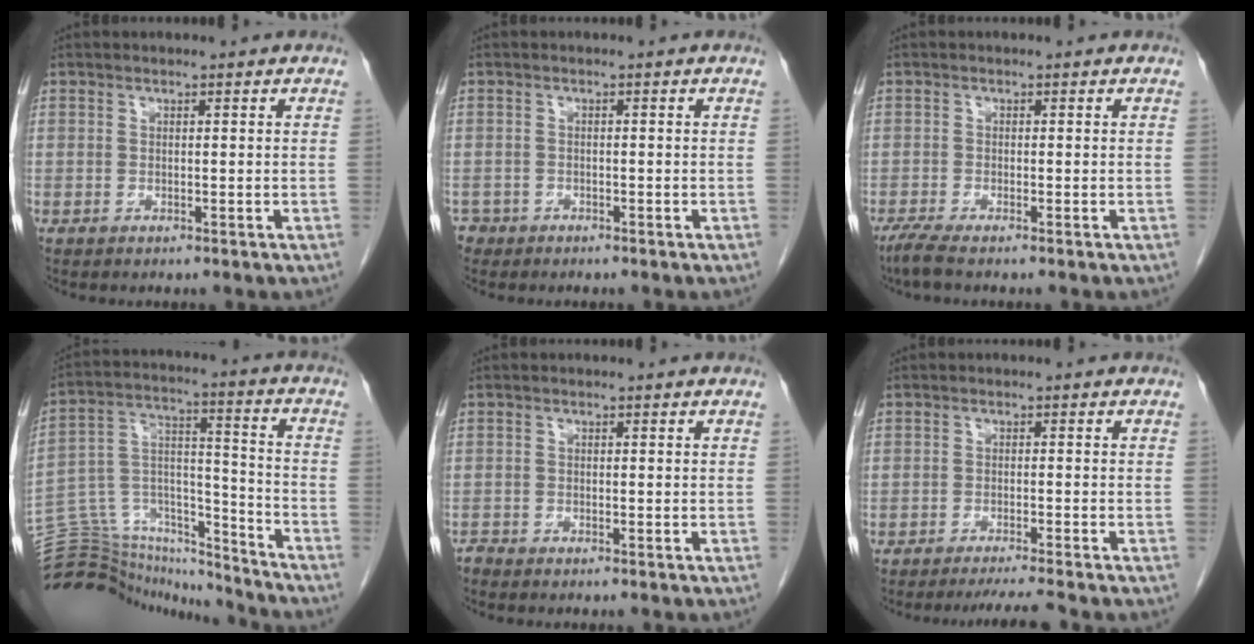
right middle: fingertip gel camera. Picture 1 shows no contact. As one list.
[{"total": 1.8, "force": [-1.3, 1.1, -0.2], "torque": [-0.002, 0.004, -0.024]}, {"total": 2.3, "force": [-1.8, -0.2, 1.4], "torque": [-0.039, -0.008, -0.041]}, {"total": 22.4, "force": [-21.6, 4.3, 4.0], "torque": [-0.103, 0.044, -0.340]}, {"total": 0.7, "force": [-0.7, -0.1, -0.1], "torque": [-0.001, -0.004, -0.016]}, {"total": 4.7, "force": [-4.1, -1.4, 1.7], "torque": [-0.023, -0.018, -0.064]}]